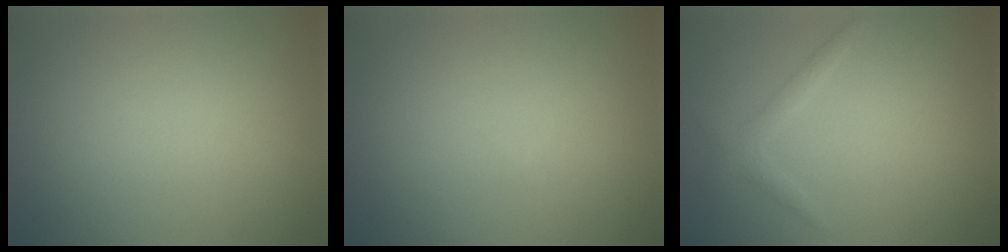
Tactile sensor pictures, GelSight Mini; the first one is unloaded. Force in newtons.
{"total": 0.0}
{"total": 1.4, "press": 1.4, "slide": 0.1}